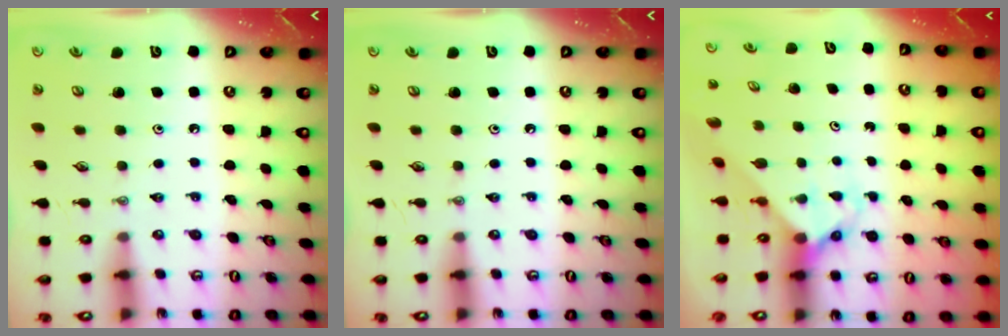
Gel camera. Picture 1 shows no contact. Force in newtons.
{"total": 0.0}
{"total": 3.3, "press": 3.3, "slide": 0.3}